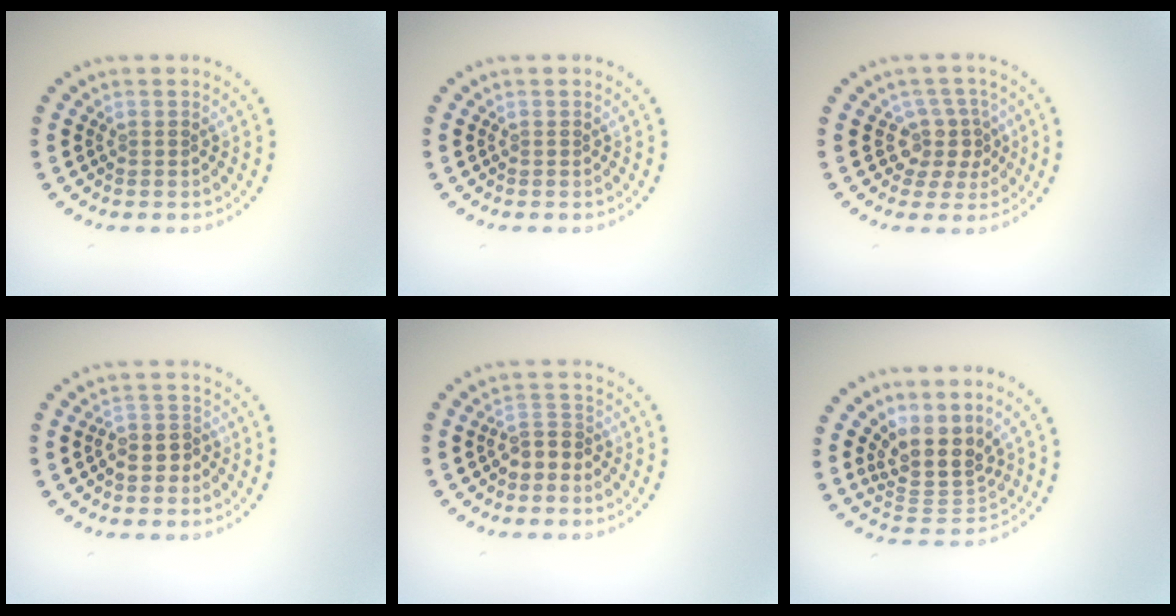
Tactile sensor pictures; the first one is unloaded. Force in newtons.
{"total": 0.0}
{"total": 2.9, "press": 2.2, "slide": 1.9}
{"total": 1.7, "press": 1.5, "slide": 0.8}
{"total": 2.0, "press": 1.7, "slide": 1.0}
{"total": 4.2, "press": 3.3, "slide": 2.5}